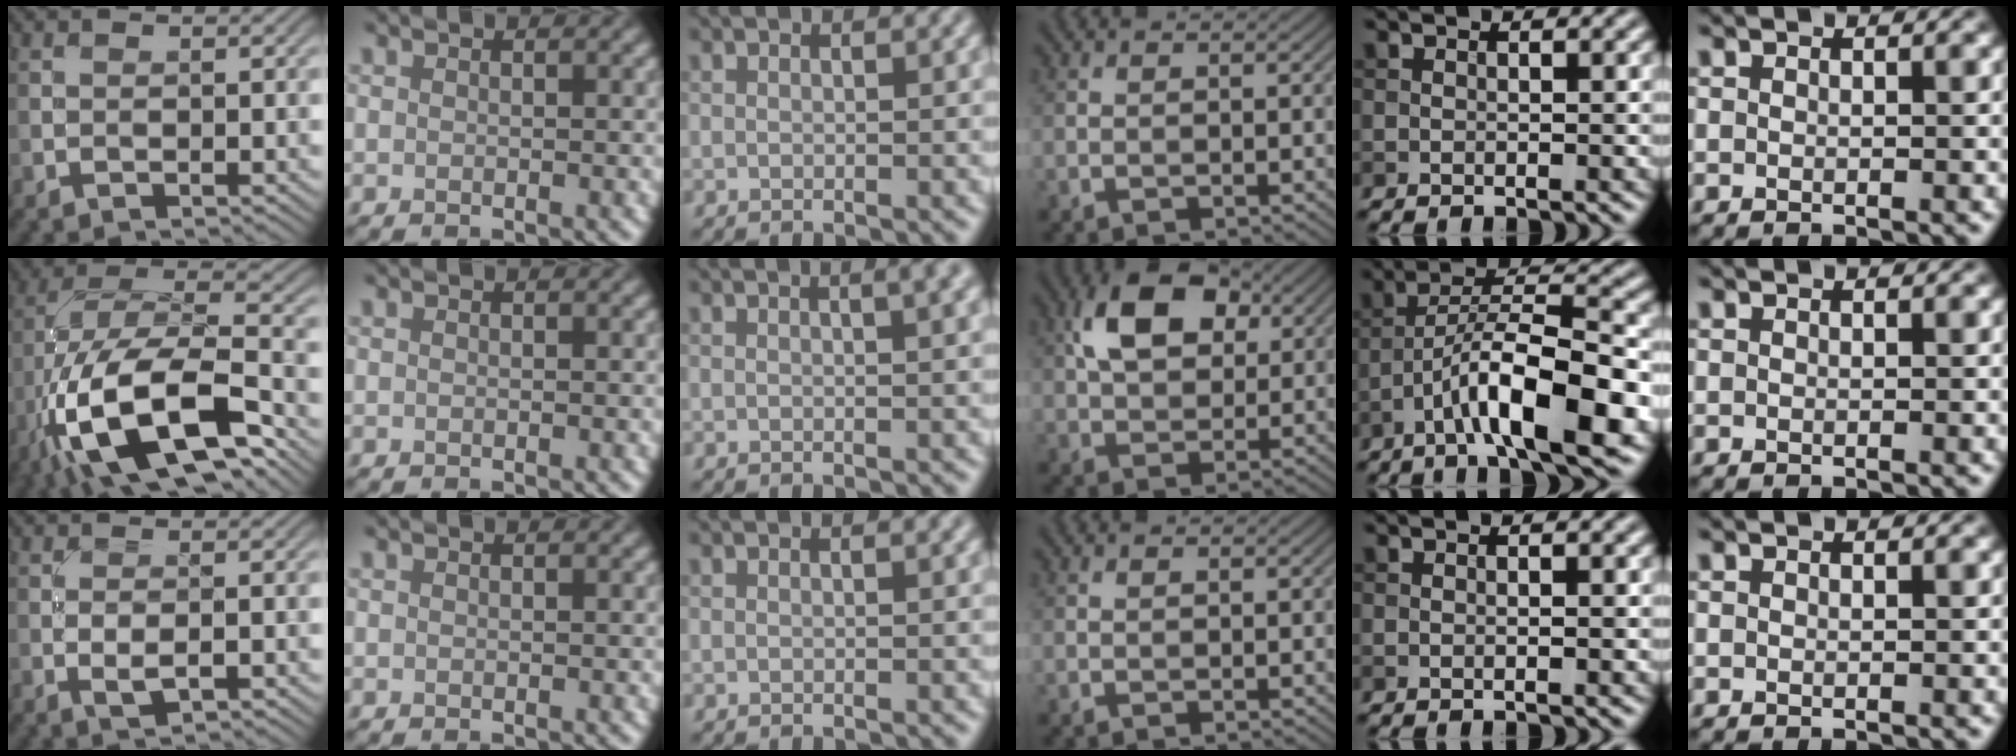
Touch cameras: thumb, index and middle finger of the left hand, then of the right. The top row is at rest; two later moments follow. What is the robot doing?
{"motion": "unscrew", "object": "medicine bottle"}